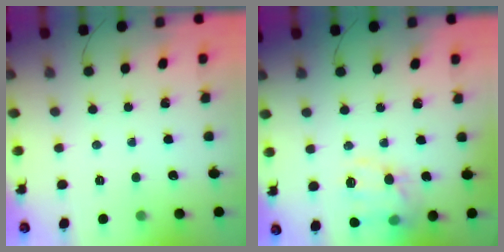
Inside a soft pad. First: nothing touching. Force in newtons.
{"total": 12.9, "press": 12.8, "slide": 1.4}